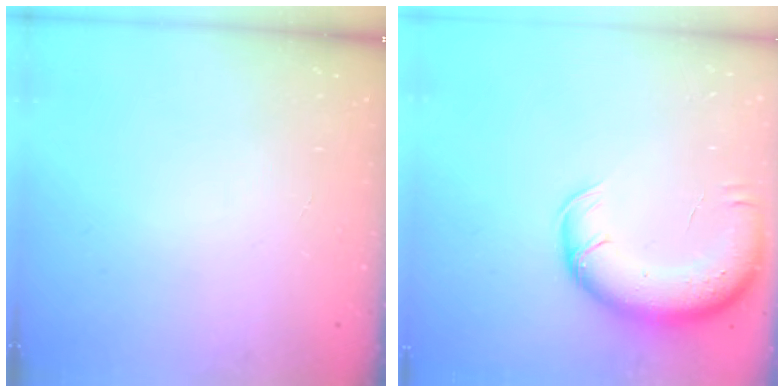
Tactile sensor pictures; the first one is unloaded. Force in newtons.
{"total": 13.2, "press": 12.8, "slide": 3.3}